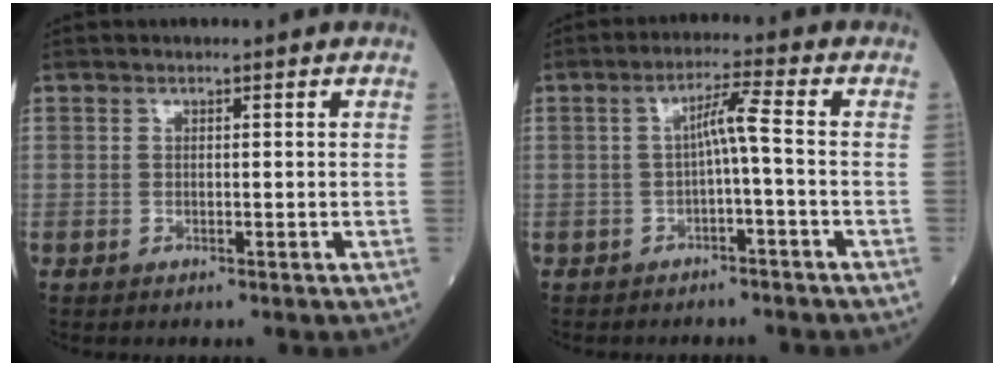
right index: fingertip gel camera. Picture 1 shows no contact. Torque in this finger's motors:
{"motor_torque": [0.51, -0.12, 0.25, 0.07]}